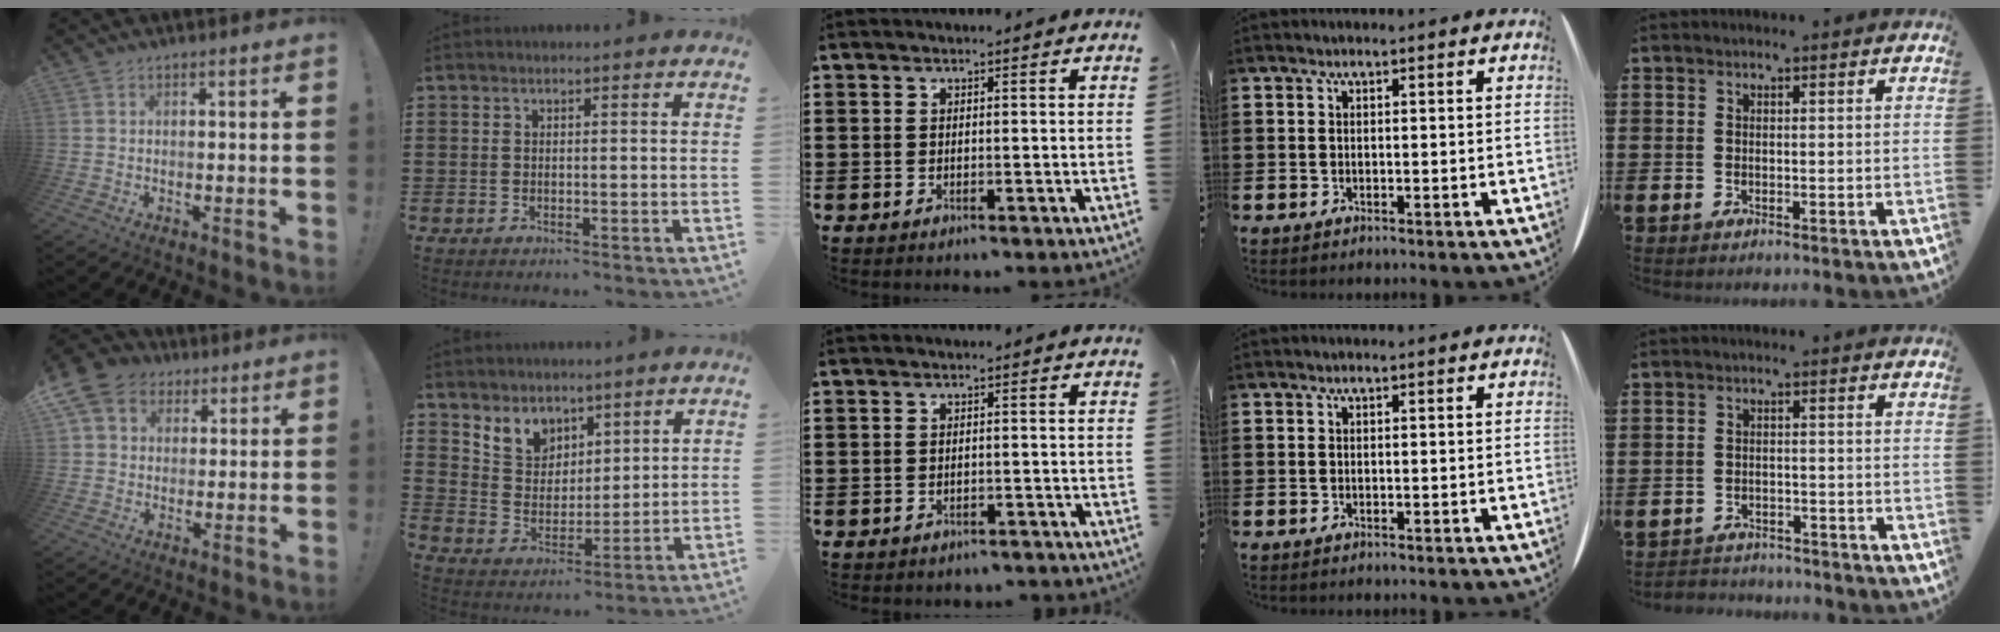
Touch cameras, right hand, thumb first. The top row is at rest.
{"thumb": {"total": 10.4, "force": [4.2, 8.5, 4.2], "torque": [-0.073, -0.018, 0.085]}, "index": {"total": 6.4, "force": [4.4, 4.5, 0.4], "torque": [-0.043, -0.007, 0.083]}, "middle": {"total": 1.3, "force": [-1.3, 0.2, 0.1], "torque": [-0.006, 0.001, -0.027]}, "little": {"total": 2.1, "force": [-2.1, 0.2, -0.3], "torque": [-0.002, 0.001, -0.048]}}